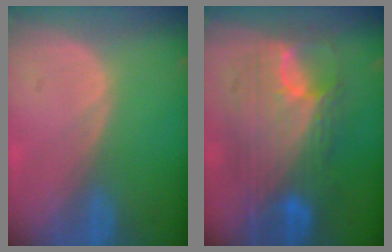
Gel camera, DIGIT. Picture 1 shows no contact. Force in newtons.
{"total": 11.8, "press": 11.7, "slide": 1.1}